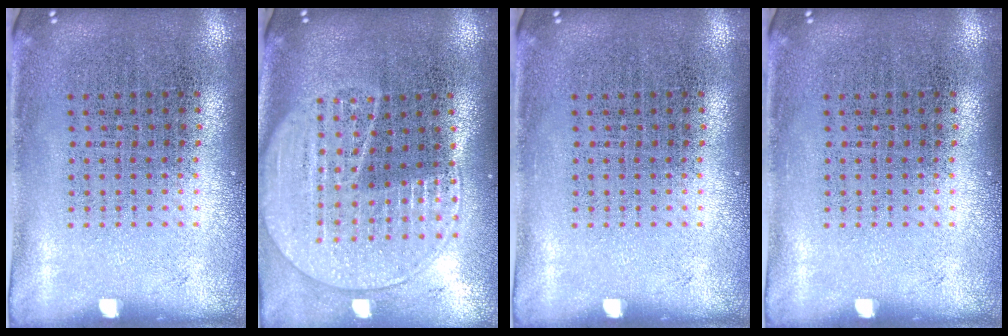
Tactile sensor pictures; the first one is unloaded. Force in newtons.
{"total": 2.0, "press": 1.8, "slide": 1.0}
{"total": 0.0}
{"total": 0.0}